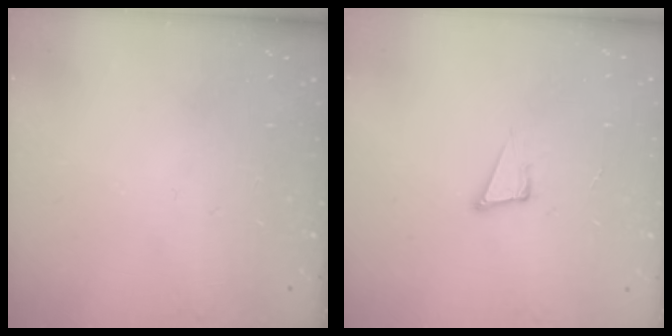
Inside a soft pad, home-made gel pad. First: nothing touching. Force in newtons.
{"total": 5.1, "press": 3.9, "slide": 3.2}